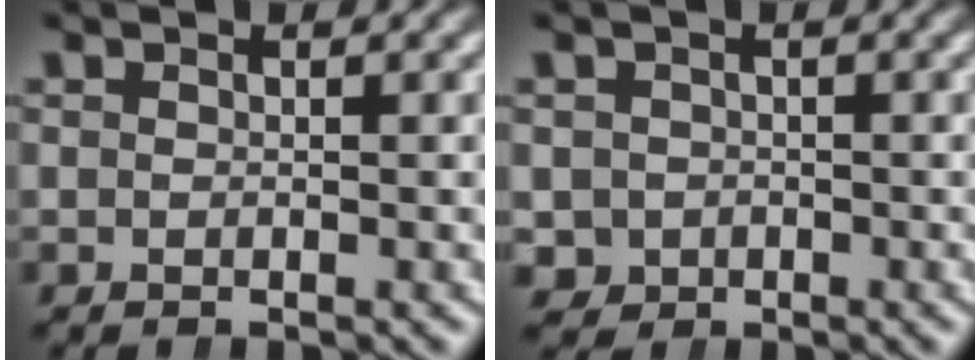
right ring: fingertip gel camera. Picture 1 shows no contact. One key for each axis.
{"total": 5.0, "fx": -1.8, "fy": 4.5, "fz": 1.3, "tx": -0.036, "ty": -0.034, "tz": -0.015}